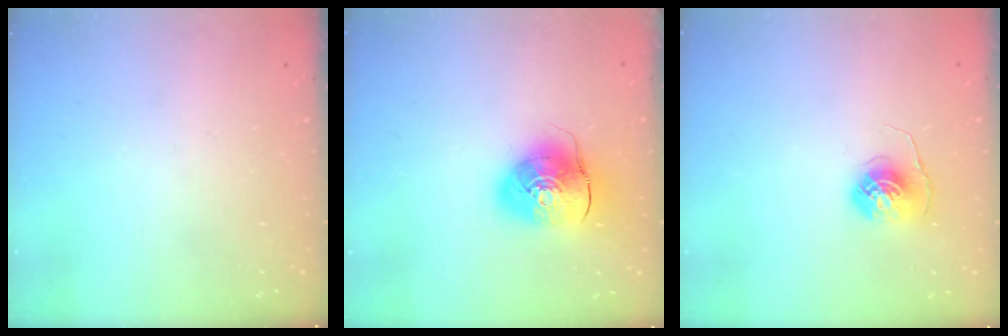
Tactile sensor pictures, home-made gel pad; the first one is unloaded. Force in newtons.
{"total": 11.8, "press": 11.7, "slide": 1.9}
{"total": 6.0, "press": 6.0, "slide": 0.3}